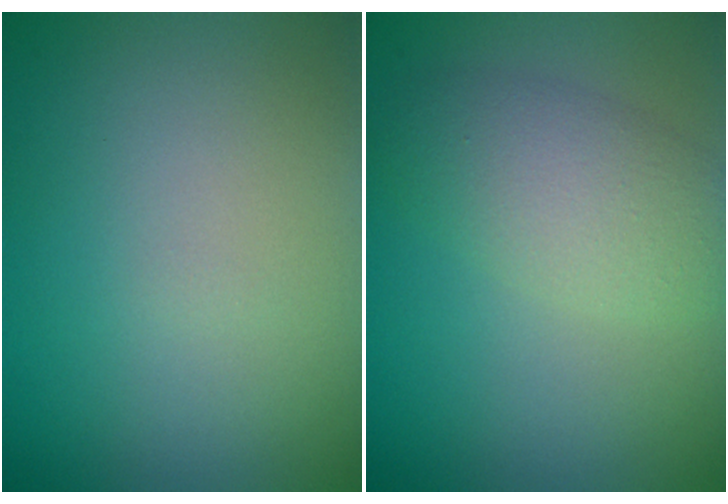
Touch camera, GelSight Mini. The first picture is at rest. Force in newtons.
{"total": 3.8, "press": 3.8, "slide": 0.1}